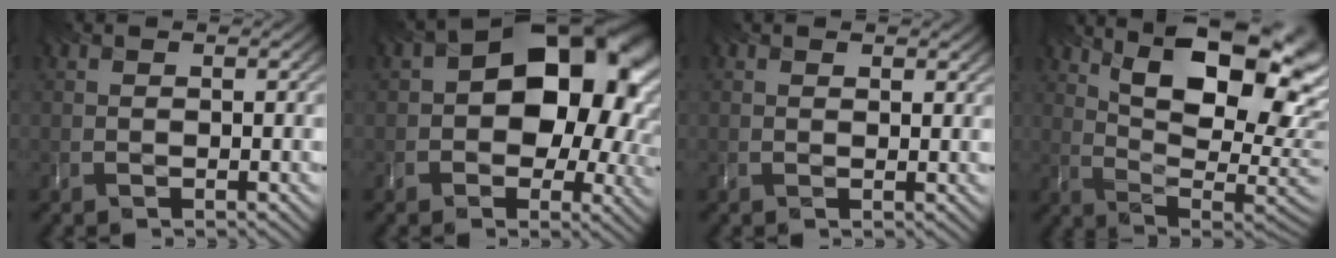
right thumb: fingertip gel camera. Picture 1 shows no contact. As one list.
[{"total": 14.0, "force": [1.7, 9.5, 10.2], "torque": [-0.120, -0.008, 0.029]}, {"total": 1.4, "force": [1.1, 0.6, 0.5], "torque": [-0.012, -0.005, 0.019]}, {"total": 17.3, "force": [7.4, 7.3, 13.8], "torque": [-0.216, 0.020, 0.121]}]